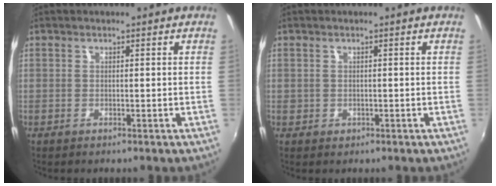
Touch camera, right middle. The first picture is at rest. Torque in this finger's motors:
{"motor_torque": [0.25, -0.33, 0.03, 0.01]}